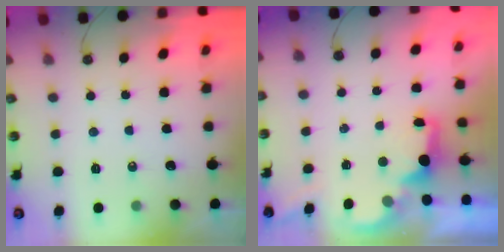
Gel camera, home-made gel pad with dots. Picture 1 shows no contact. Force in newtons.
{"total": 2.0, "press": 1.9, "slide": 0.8}